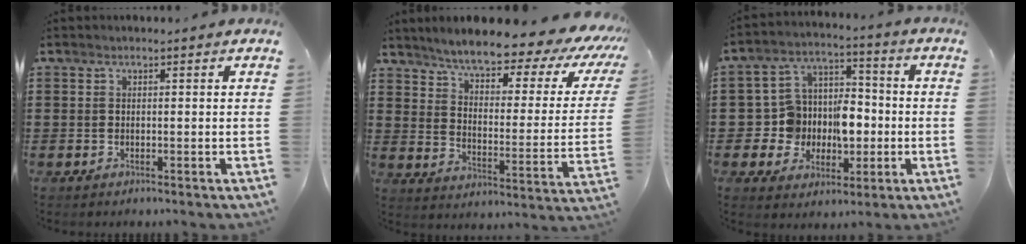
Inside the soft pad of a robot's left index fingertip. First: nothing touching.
{"total": 6.9, "force": [6.0, 0.4, 3.4], "torque": [-0.078, -0.049, 0.091]}
{"total": 8.3, "force": [-0.4, 7.8, 2.9], "torque": [-0.093, -0.003, 0.001]}